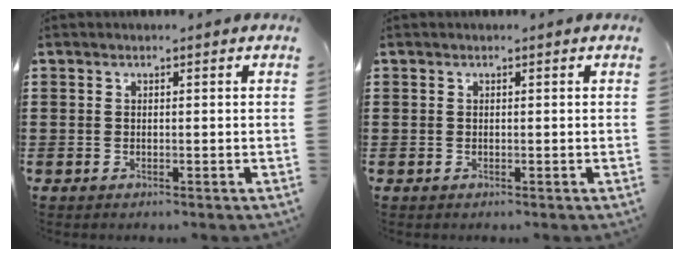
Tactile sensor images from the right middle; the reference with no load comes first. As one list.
[{"total": 0.0}]